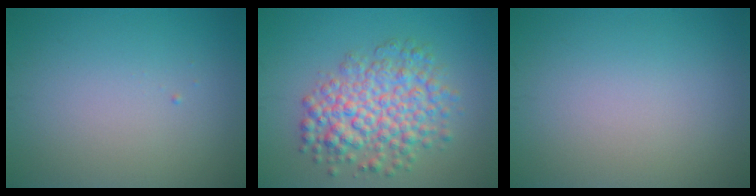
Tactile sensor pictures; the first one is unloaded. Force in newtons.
{"total": 6.7, "press": 6.7, "slide": 0.1}
{"total": 0.0}